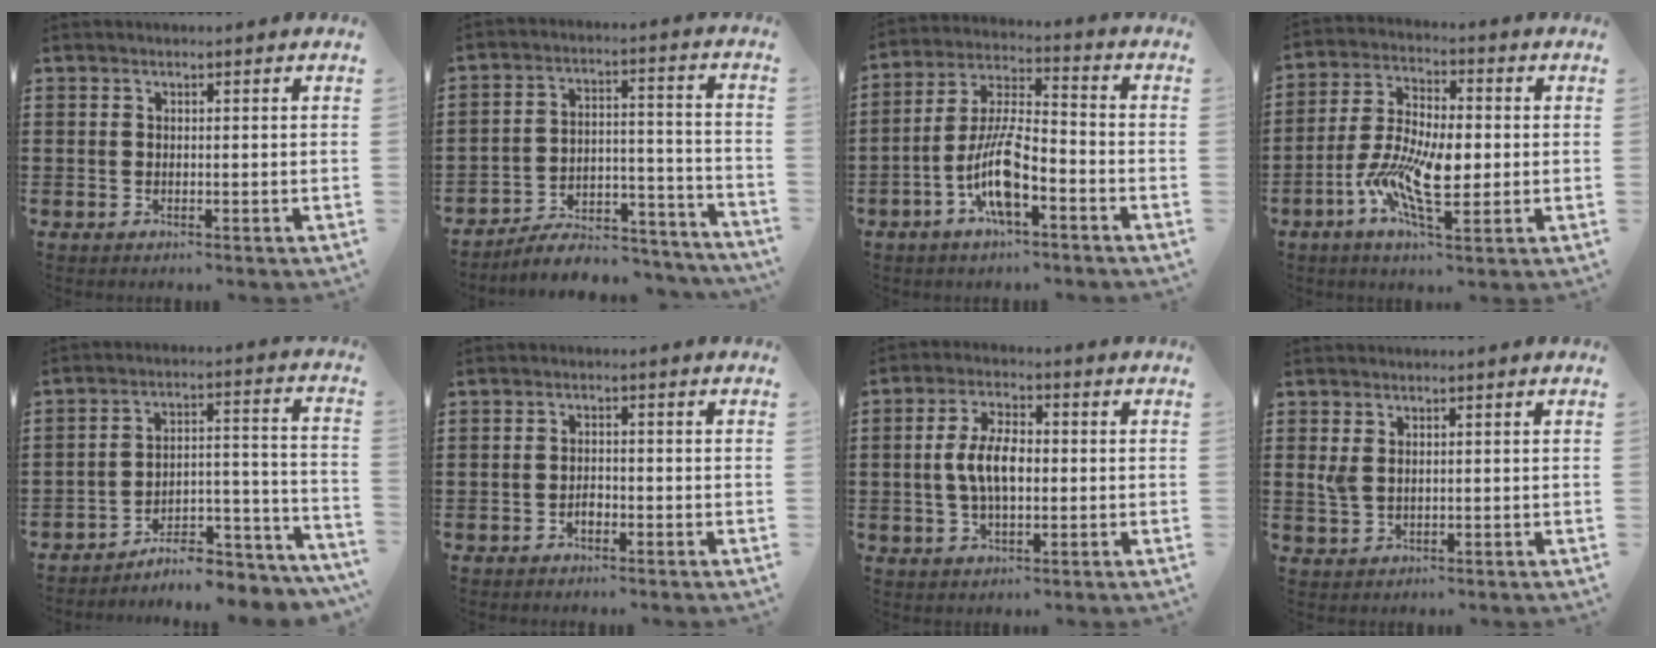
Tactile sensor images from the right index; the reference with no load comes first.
{"total": 5.9, "force": [-5.6, 1.2, 1.5], "torque": [-0.021, 0.008, -0.107]}
{"total": 10.3, "force": [-4.5, 3.2, 8.7], "torque": [-0.194, -0.002, -0.088]}
{"total": 10.5, "force": [-2.7, 4.5, 9.1], "torque": [-0.200, -0.005, -0.051]}
{"total": 7.1, "force": [-6.6, 1.2, 2.3], "torque": [-0.028, 0.011, -0.126]}
{"total": 1.7, "force": [-0.9, 0.9, 1.1], "torque": [-0.024, 0.001, -0.017]}
{"total": 6.7, "force": [-0.3, 3.2, 5.9], "torque": [-0.130, 0.003, -0.013]}
{"total": 2.3, "force": [0.8, 1.4, 1.6], "torque": [-0.043, 0.002, 0.012]}